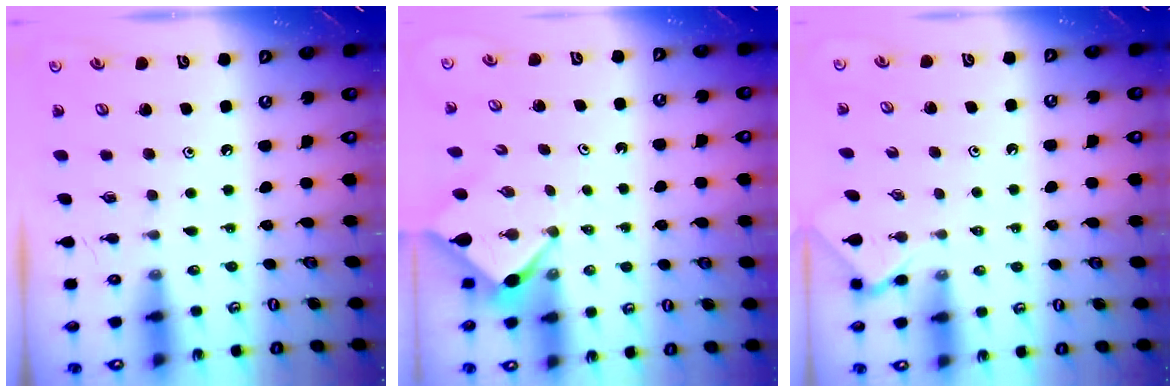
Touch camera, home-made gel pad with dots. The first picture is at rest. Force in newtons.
{"total": 2.6, "press": 2.5, "slide": 0.4}
{"total": 2.4, "press": 2.4, "slide": 0.4}